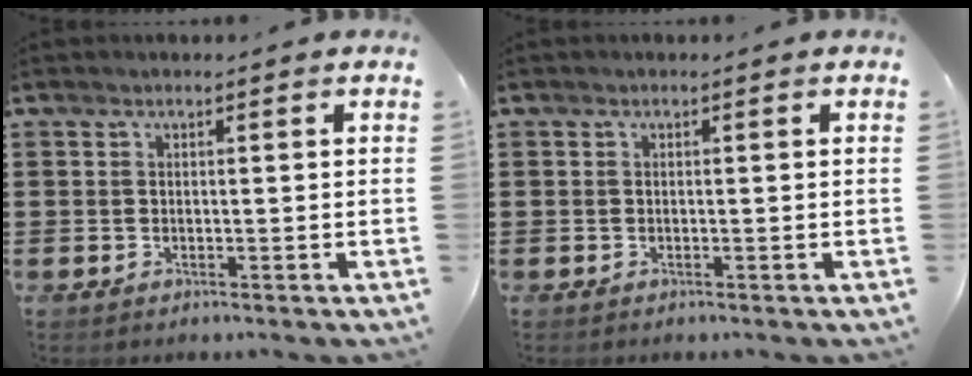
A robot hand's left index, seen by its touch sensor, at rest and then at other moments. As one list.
[{"total": 0.0}]